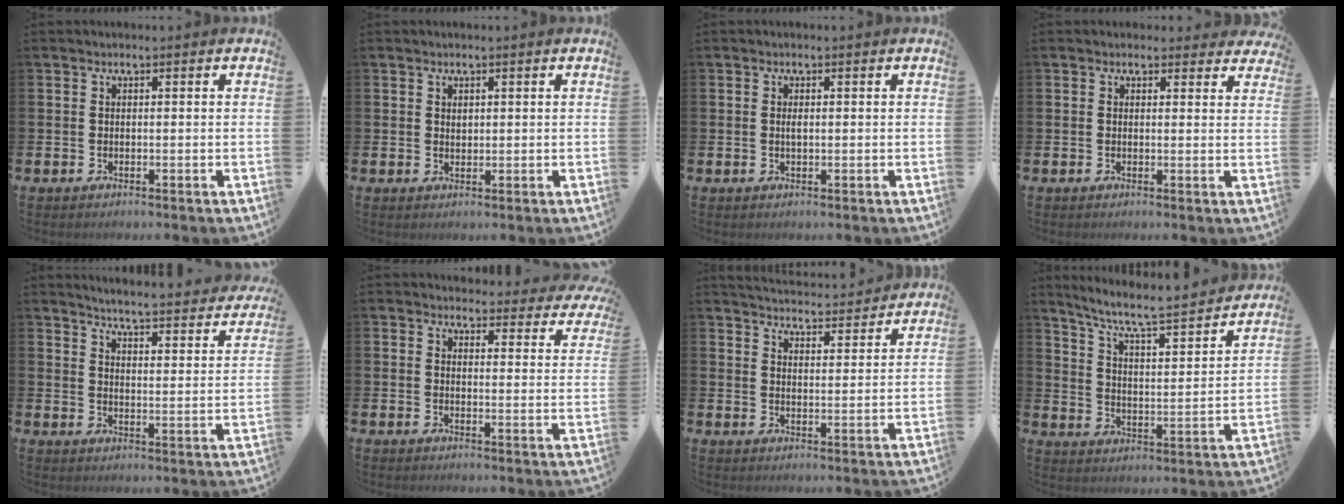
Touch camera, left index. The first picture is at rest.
{"total": 1.0, "force": [0.9, 0.5, 0.1], "torque": [0.010, -0.003, 0.014]}
{"total": 0.5, "force": [0.1, 0.2, 0.5], "torque": [-0.005, -0.003, 0.001]}
{"total": 1.7, "force": [1.5, 0.9, 0.0], "torque": [0.008, -0.001, 0.023]}
{"total": 4.9, "force": [4.8, 0.1, 1.0], "torque": [-0.026, -0.049, 0.076]}
{"total": 3.6, "force": [3.4, 1.1, 0.1], "torque": [-0.003, -0.026, 0.056]}
{"total": 4.5, "force": [4.5, 0.3, 0.0], "torque": [-0.015, -0.038, 0.078]}
{"total": 7.4, "force": [6.6, 0.7, 3.3], "torque": [-0.084, -0.054, 0.105]}